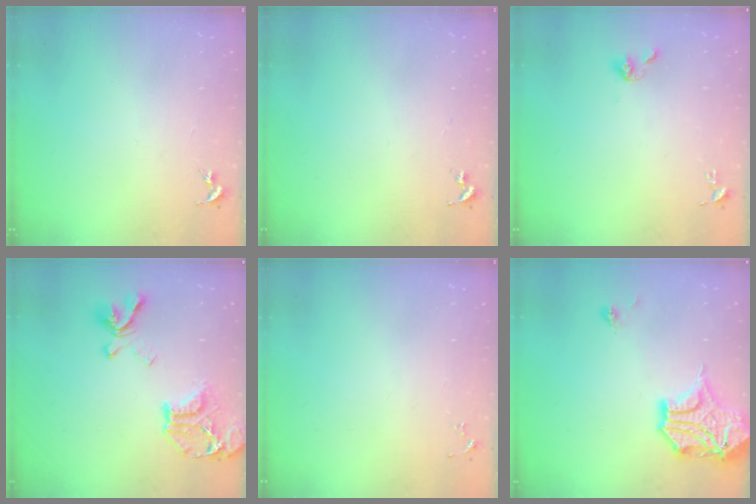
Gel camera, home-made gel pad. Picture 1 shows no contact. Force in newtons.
{"total": 0.0}
{"total": 5.2, "press": 4.6, "slide": 2.3}
{"total": 19.6, "press": 19.5, "slide": 2.1}
{"total": 3.3, "press": 3.3, "slide": 0.5}
{"total": 15.2, "press": 15.1, "slide": 2.2}